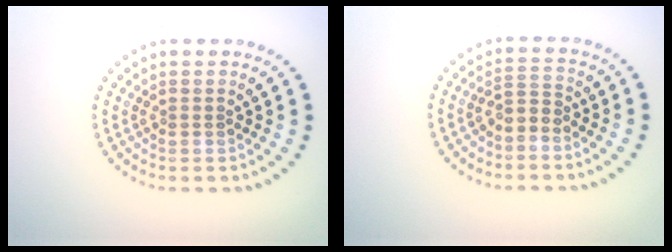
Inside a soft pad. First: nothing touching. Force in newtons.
{"total": 1.8, "press": 1.4, "slide": 1.2}